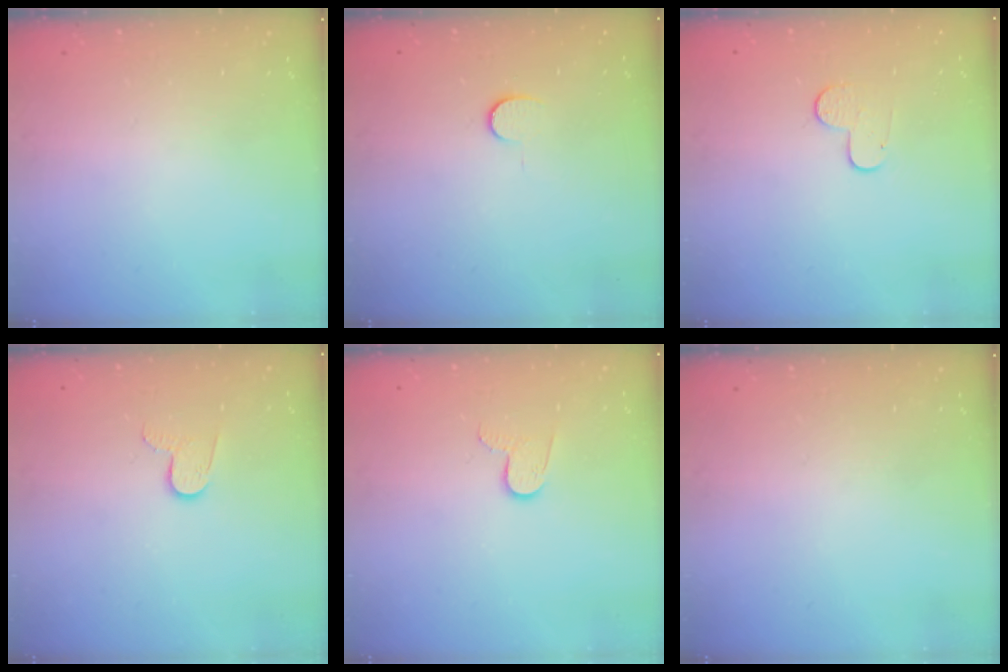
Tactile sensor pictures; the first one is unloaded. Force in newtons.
{"total": 6.0, "press": 6.0, "slide": 0.5}
{"total": 7.1, "press": 7.1, "slide": 0.6}
{"total": 5.9, "press": 5.8, "slide": 0.5}
{"total": 5.9, "press": 5.8, "slide": 0.5}
{"total": 0.0}